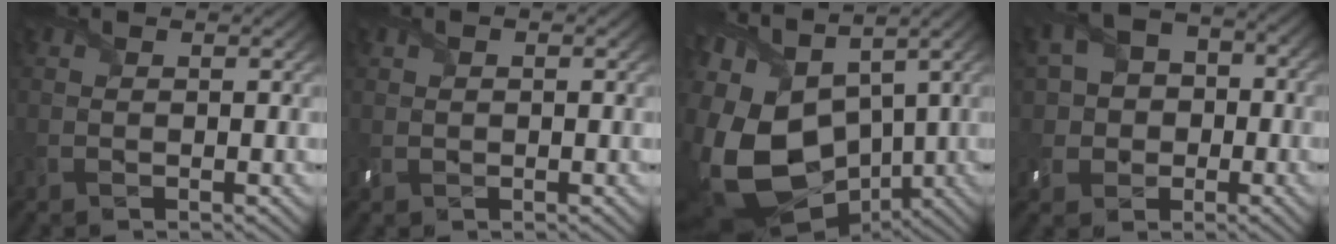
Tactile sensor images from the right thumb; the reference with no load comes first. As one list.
[{"total": 1.1, "force": [0.1, 0.7, 0.9], "torque": [-0.017, 0.000, 0.001]}, {"total": 18.7, "force": [-2.0, 12.6, 13.7], "torque": [-0.318, -0.037, -0.006]}, {"total": 7.0, "force": [-0.7, 6.1, 3.3], "torque": [-0.075, 0.002, -0.026]}]